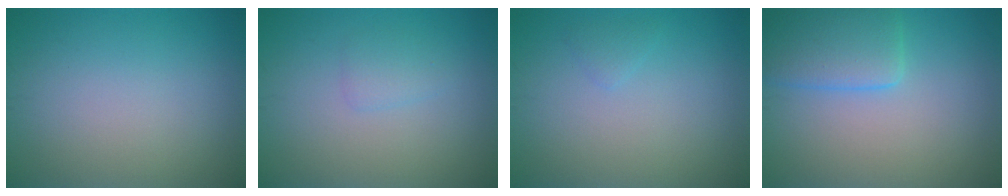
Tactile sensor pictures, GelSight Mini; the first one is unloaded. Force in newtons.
{"total": 1.2, "press": 1.2, "slide": 0.1}
{"total": 0.7, "press": 0.7, "slide": 0.0}
{"total": 4.4, "press": 4.4, "slide": 0.2}